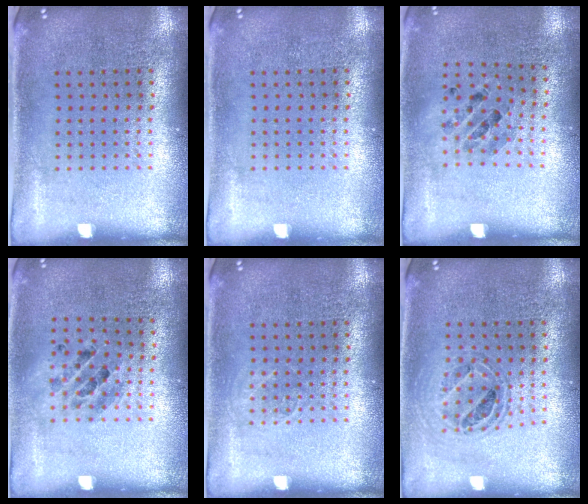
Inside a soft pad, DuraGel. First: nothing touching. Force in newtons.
{"total": 0.0}
{"total": 0.8, "press": 0.8, "slide": 0.2}
{"total": 0.9, "press": 0.9, "slide": 0.3}
{"total": 0.9, "press": 0.8, "slide": 0.2}
{"total": 0.8, "press": 0.8, "slide": 0.1}